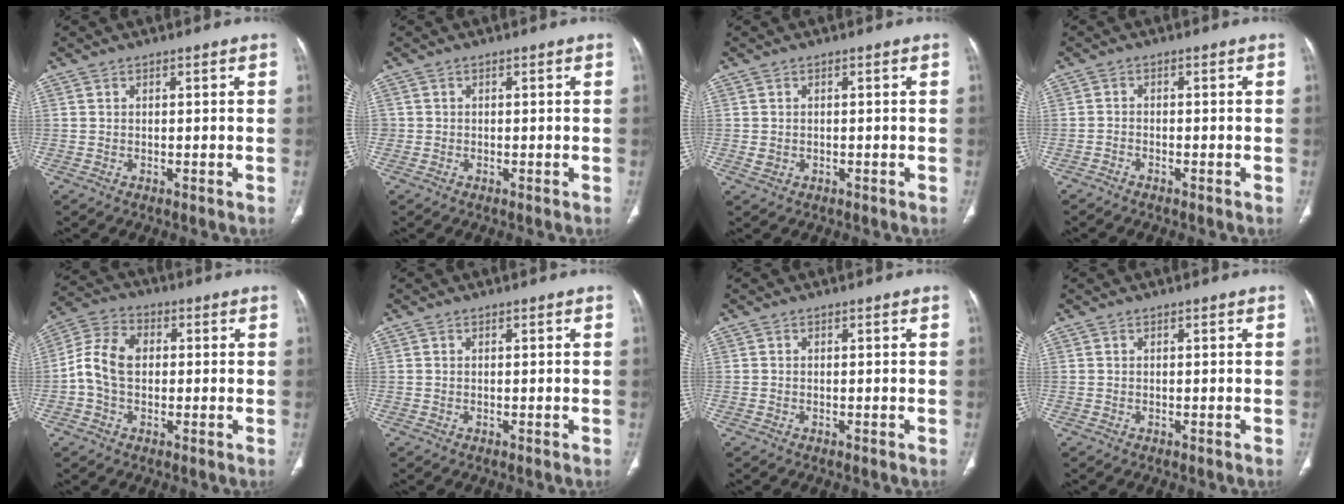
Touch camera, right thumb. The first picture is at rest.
{"total": 0.6, "force": [-0.1, 0.6, 0.0], "torque": [0.006, 0.005, -0.002]}
{"total": 1.4, "force": [-0.3, 1.2, 0.7], "torque": [-0.013, 0.004, -0.001]}
{"total": 1.3, "force": [-1.2, 0.4, 0.5], "torque": [-0.012, 0.009, -0.023]}
{"total": 8.4, "force": [0.0, 5.9, 6.0], "torque": [-0.112, 0.027, -0.009]}
{"total": 0.0}
{"total": 0.0}
{"total": 0.0}